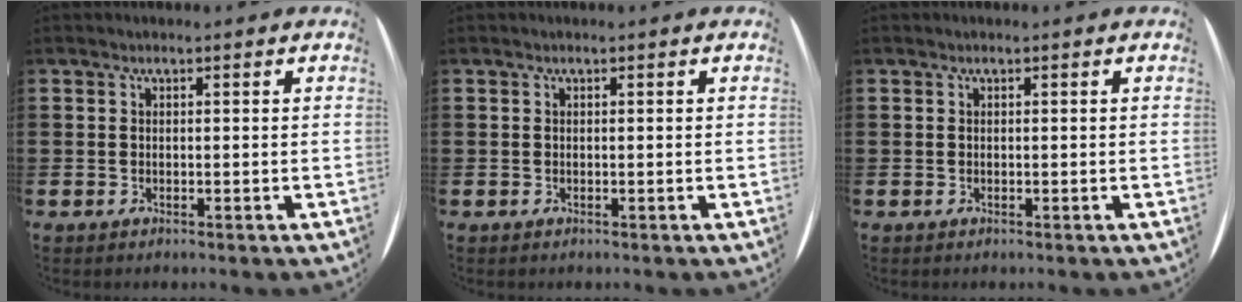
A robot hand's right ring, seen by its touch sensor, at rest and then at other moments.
{"total": 0.0}
{"total": 0.0}